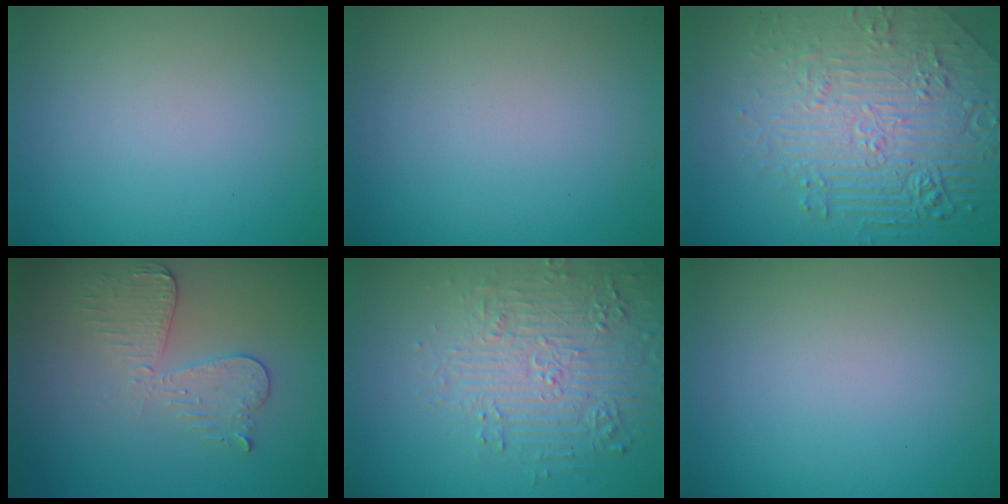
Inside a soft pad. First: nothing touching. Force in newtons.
{"total": 0.0}
{"total": 8.5, "press": 6.3, "slide": 5.7}
{"total": 3.1, "press": 2.8, "slide": 1.4}
{"total": 4.6, "press": 4.4, "slide": 1.4}
{"total": 0.0}